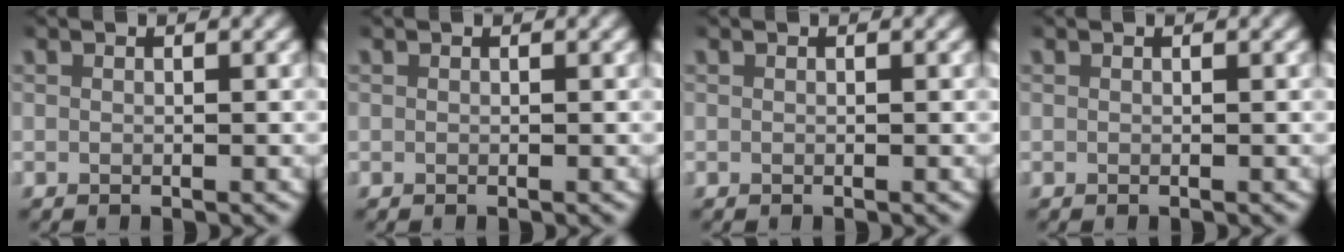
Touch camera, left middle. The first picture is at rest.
{"total": 0.0}
{"total": 0.0}
{"total": 0.0}